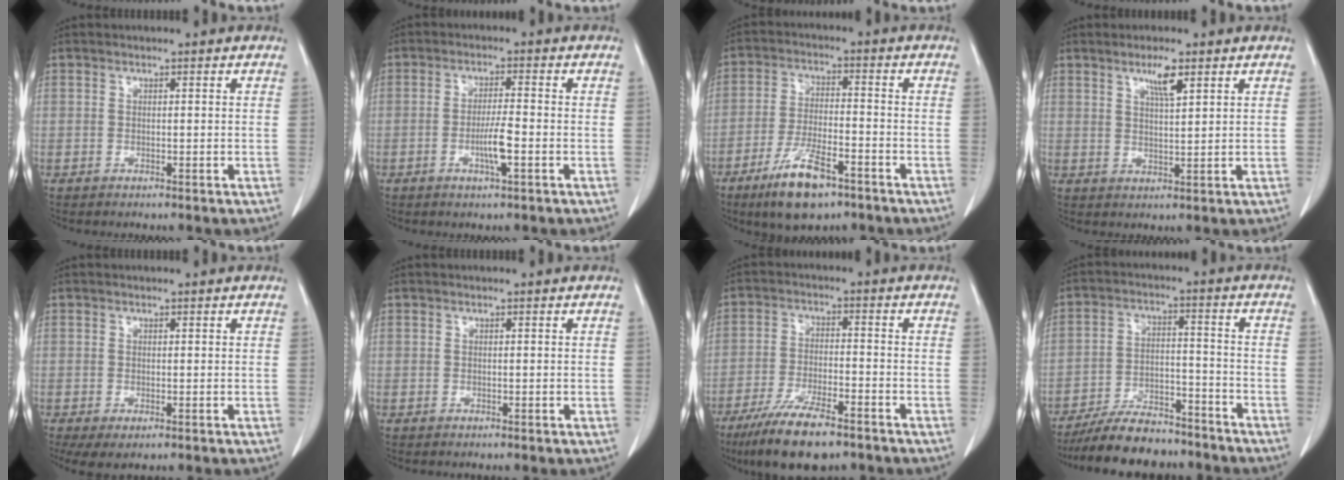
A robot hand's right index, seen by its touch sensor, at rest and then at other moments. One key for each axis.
{"total": 4.2, "fx": -1.3, "fy": 0.2, "fz": 4.0, "tx": -0.073, "ty": -0.003, "tz": -0.023}
{"total": 10.2, "fx": -6.4, "fy": 2.8, "fz": 7.4, "tx": -0.145, "ty": -0.014, "tz": -0.109}
{"total": 3.9, "fx": 2.3, "fy": 0.4, "fz": 3.1, "tx": -0.056, "ty": -0.002, "tz": 0.042}
{"total": 3.5, "fx": -1.7, "fy": 1.6, "fz": 2.6, "tx": -0.044, "ty": -0.010, "tz": -0.025}
{"total": 0.0}
{"total": 11.5, "fx": -8.3, "fy": 2.5, "fz": 7.5, "tx": -0.134, "ty": -0.024, "tz": -0.142}
{"total": 12.8, "fx": -11.3, "fy": 3.8, "fz": 4.8, "tx": -0.075, "ty": 0.010, "tz": -0.183}